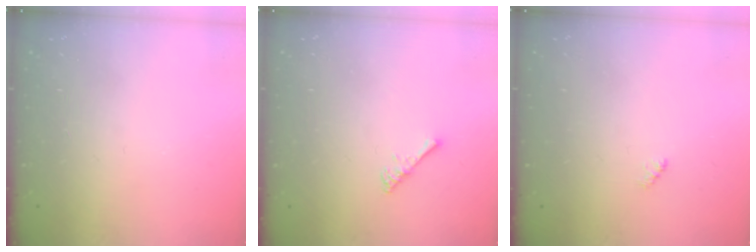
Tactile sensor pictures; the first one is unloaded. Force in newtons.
{"total": 2.4, "press": 2.4, "slide": 0.4}
{"total": 2.3, "press": 2.2, "slide": 0.5}